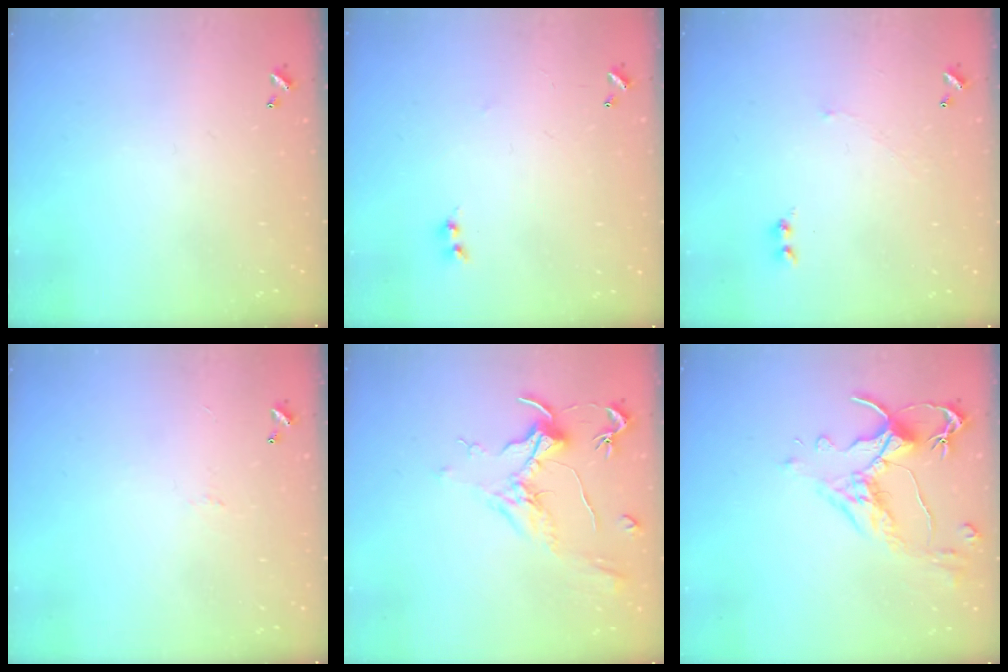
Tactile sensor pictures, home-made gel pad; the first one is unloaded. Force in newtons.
{"total": 1.8, "press": 1.8, "slide": 0.3}
{"total": 2.6, "press": 2.6, "slide": 0.6}
{"total": 0.0}
{"total": 1.9, "press": 1.7, "slide": 0.9}
{"total": 2.5, "press": 2.1, "slide": 1.2}